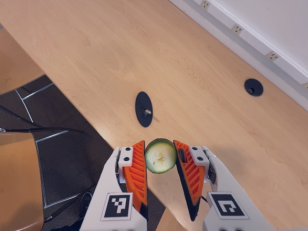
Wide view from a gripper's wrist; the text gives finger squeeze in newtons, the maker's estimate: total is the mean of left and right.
{"total": 10.0, "left": 10.6, "right": 9.4}